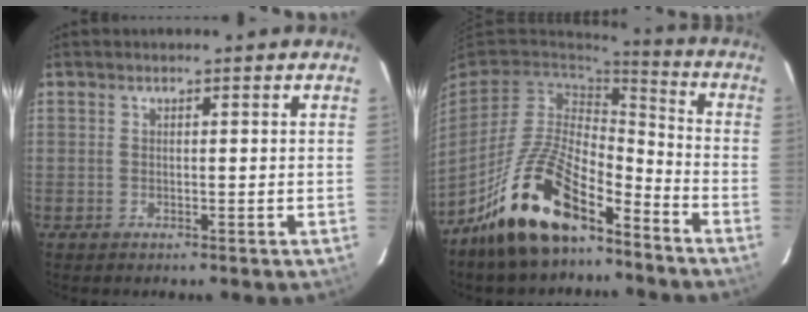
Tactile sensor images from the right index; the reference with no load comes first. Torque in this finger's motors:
{"motor_torque": [0.93, -0.88, 1.05, 0.21]}